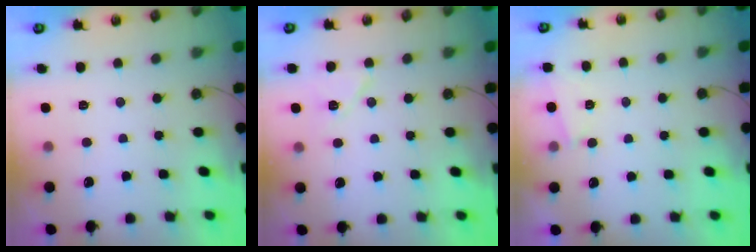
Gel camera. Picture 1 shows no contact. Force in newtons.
{"total": 7.6, "press": 7.5, "slide": 1.1}
{"total": 6.2, "press": 0.1, "slide": 6.2}